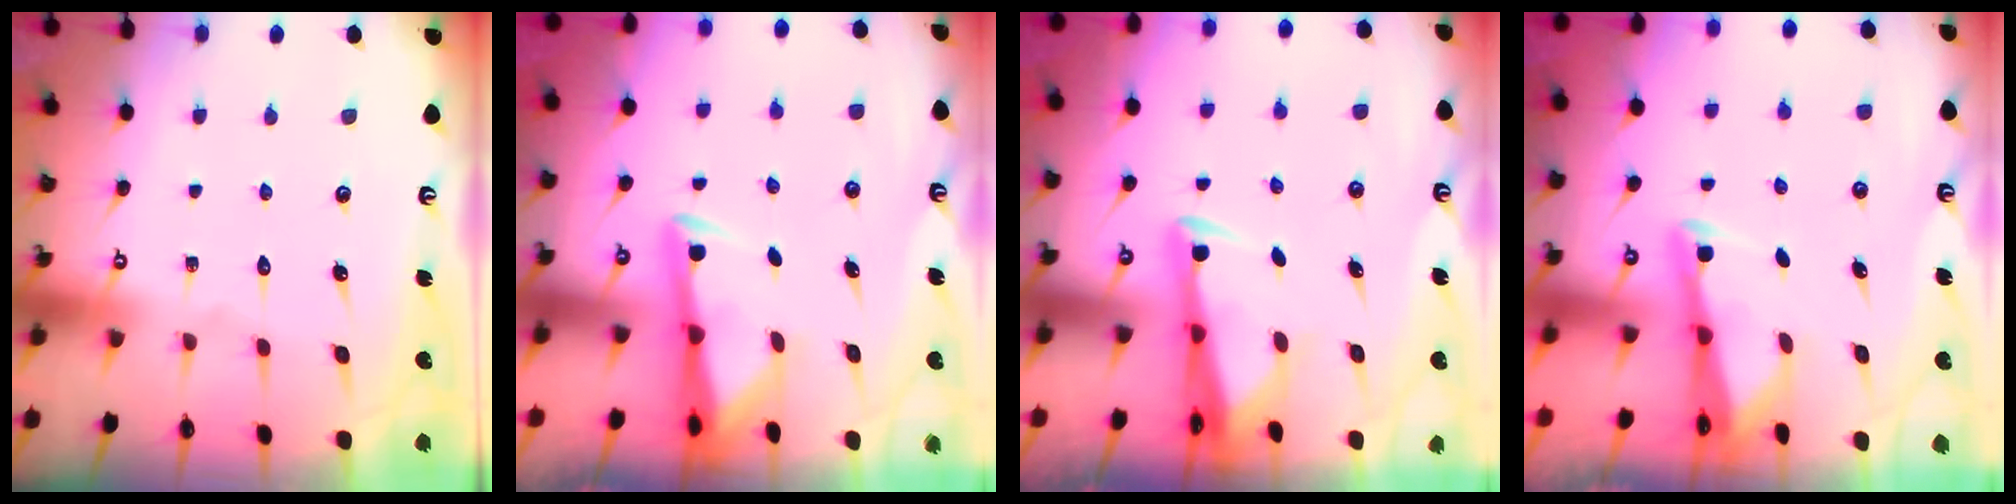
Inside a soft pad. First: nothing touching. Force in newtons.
{"total": 2.8, "press": 2.7, "slide": 0.5}
{"total": 2.9, "press": 2.9, "slide": 0.6}
{"total": 2.5, "press": 2.5, "slide": 0.2}